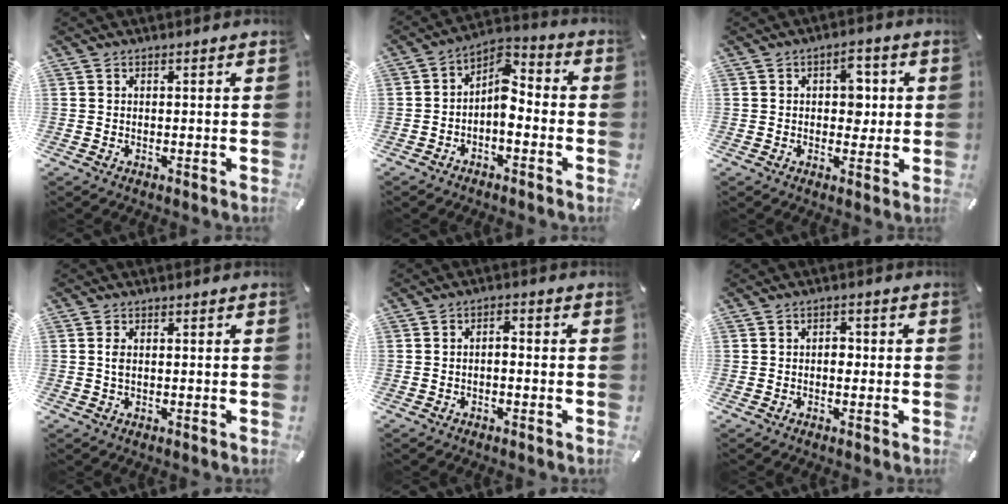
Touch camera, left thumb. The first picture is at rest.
{"total": 7.5, "force": [-2.2, 4.5, 5.6], "torque": [-0.087, -0.002, -0.044]}
{"total": 5.8, "force": [0.8, 3.9, 4.1], "torque": [-0.043, -0.003, 0.004]}
{"total": 1.8, "force": [0.2, 0.9, 1.6], "torque": [-0.032, 0.005, 0.001]}
{"total": 2.2, "force": [-1.1, 1.0, 1.6], "torque": [-0.029, 0.010, -0.024]}
{"total": 2.5, "force": [-0.3, 1.7, 1.8], "torque": [-0.026, 0.004, -0.010]}